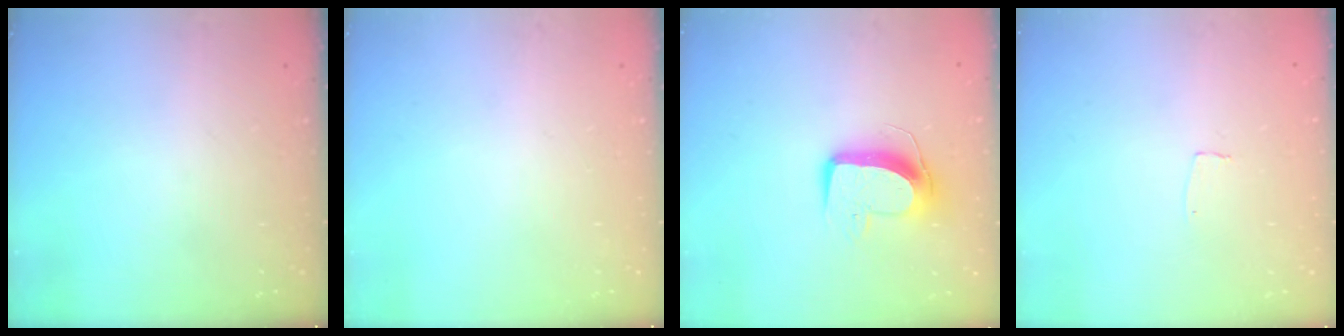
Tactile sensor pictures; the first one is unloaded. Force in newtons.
{"total": 0.0}
{"total": 12.1, "press": 12.1, "slide": 1.0}
{"total": 3.0, "press": 3.0, "slide": 0.2}